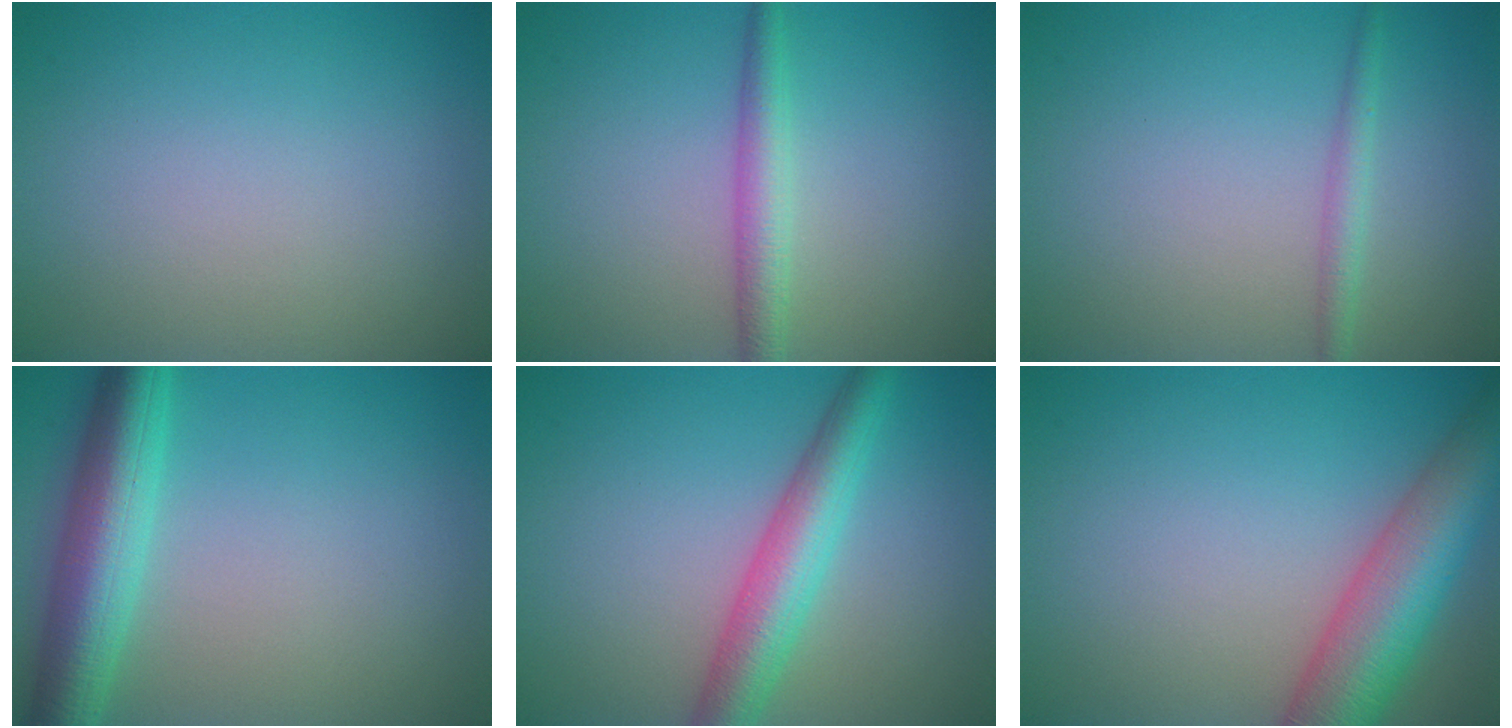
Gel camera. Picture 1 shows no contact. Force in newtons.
{"total": 2.7, "press": 2.7, "slide": 0.1}
{"total": 1.7, "press": 1.7, "slide": 0.0}
{"total": 6.6, "press": 6.6, "slide": 0.1}
{"total": 5.2, "press": 5.2, "slide": 0.2}
{"total": 8.5, "press": 8.5, "slide": 0.4}